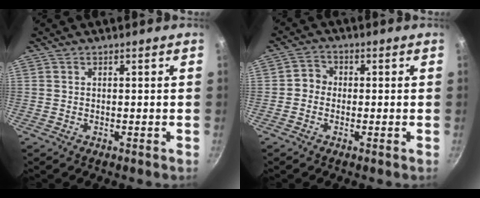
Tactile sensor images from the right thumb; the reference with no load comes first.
{"total": 3.1, "force": [-0.6, 2.8, 1.2], "torque": [-0.002, 0.011, -0.022]}